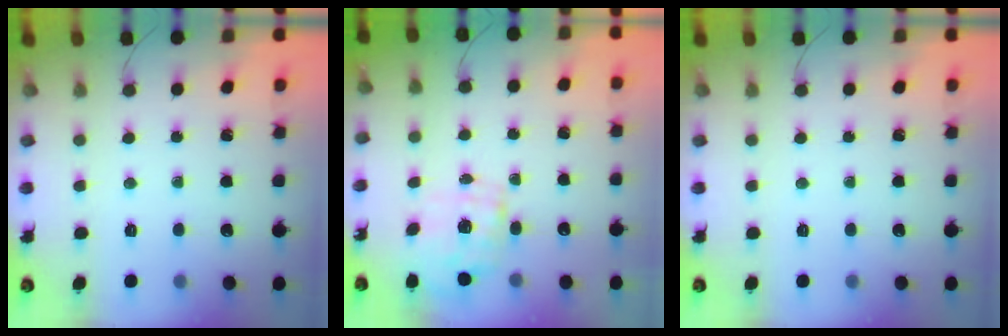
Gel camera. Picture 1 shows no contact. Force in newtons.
{"total": 2.3, "press": 2.3, "slide": 0.5}
{"total": 0.0}